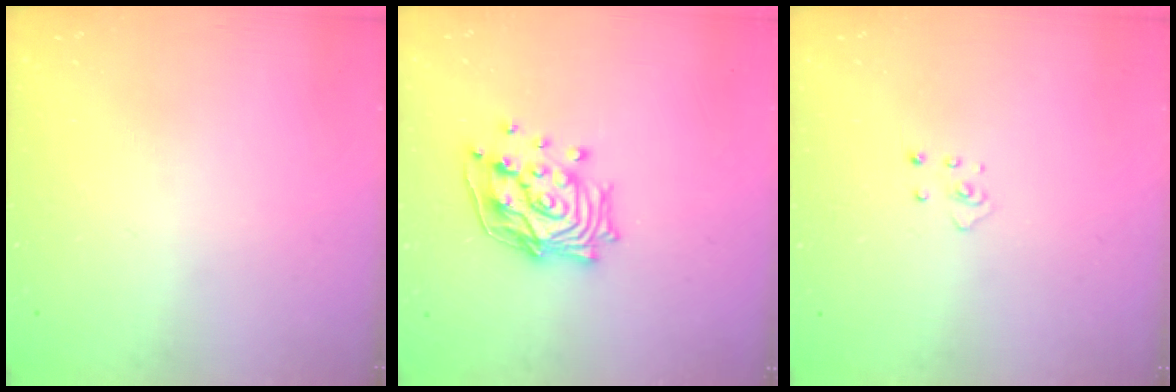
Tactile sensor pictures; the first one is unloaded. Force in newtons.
{"total": 15.4, "press": 15.2, "slide": 1.9}
{"total": 2.9, "press": 2.9, "slide": 0.2}